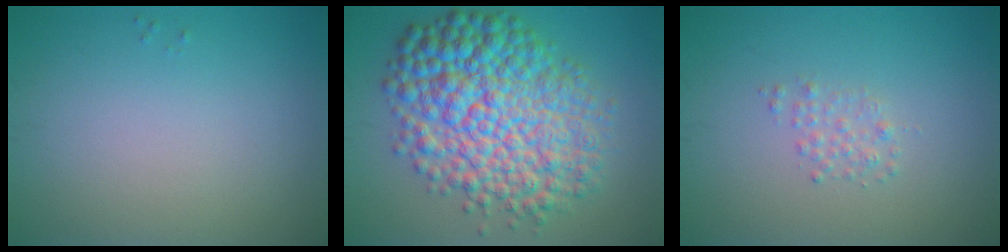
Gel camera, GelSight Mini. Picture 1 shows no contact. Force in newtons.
{"total": 10.9, "press": 10.9, "slide": 0.0}
{"total": 1.2, "press": 1.2, "slide": 0.0}